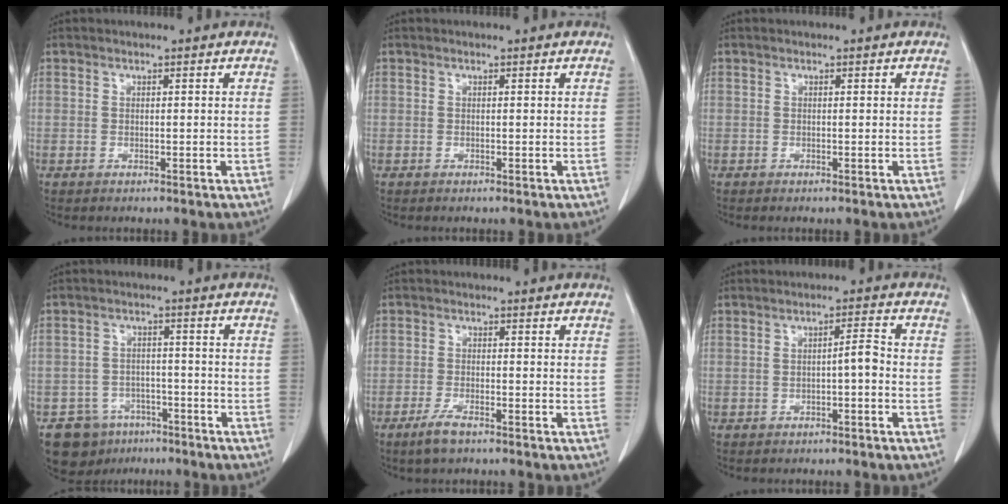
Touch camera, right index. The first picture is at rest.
{"total": 0.0}
{"total": 0.0}
{"total": 7.8, "force": [-4.9, 5.9, 1.1], "torque": [-0.015, 0.014, -0.071]}
{"total": 3.4, "force": [-2.4, 0.7, 2.3], "torque": [-0.052, -0.004, -0.046]}
{"total": 2.5, "force": [-0.6, 0.3, 2.5], "torque": [-0.035, 0.006, -0.008]}